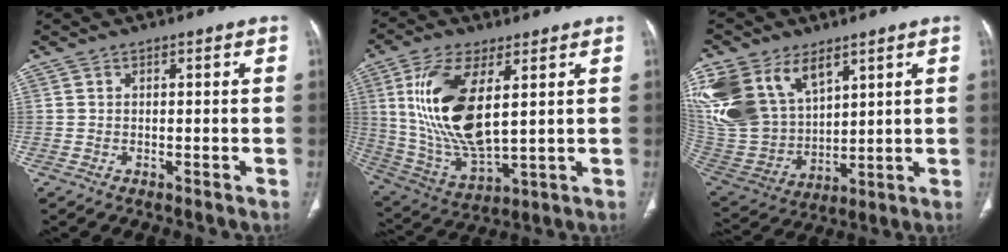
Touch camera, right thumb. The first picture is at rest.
{"total": 18.5, "force": [4.5, 7.9, 16.1], "torque": [-0.327, -0.027, 0.098]}
{"total": 23.7, "force": [11.4, 15.1, 14.2], "torque": [-0.315, -0.009, 0.244]}